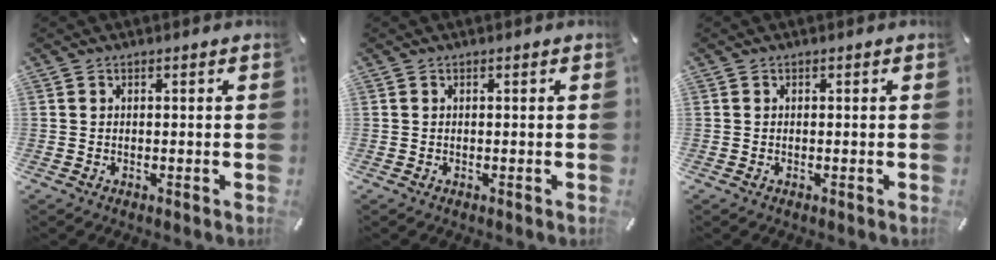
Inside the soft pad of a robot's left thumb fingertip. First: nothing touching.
{"total": 0.0}
{"total": 0.0}